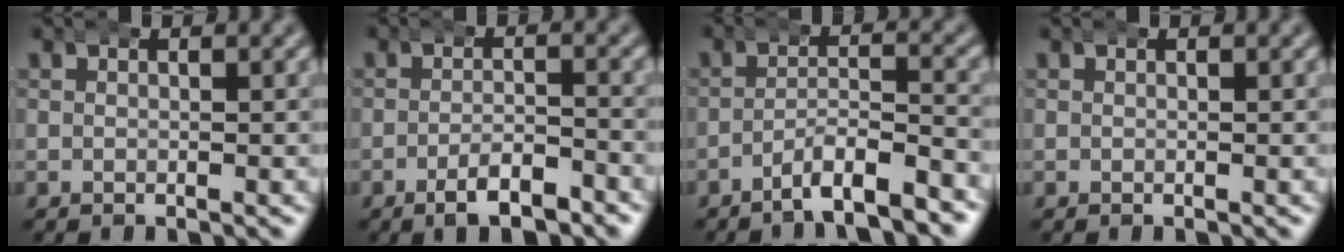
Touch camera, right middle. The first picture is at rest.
{"total": 4.1, "force": [-3.2, 1.2, 2.4], "torque": [-0.035, -0.006, -0.054]}
{"total": 5.1, "force": [-4.3, 1.4, 2.5], "torque": [-0.029, -0.002, -0.074]}
{"total": 0.0}